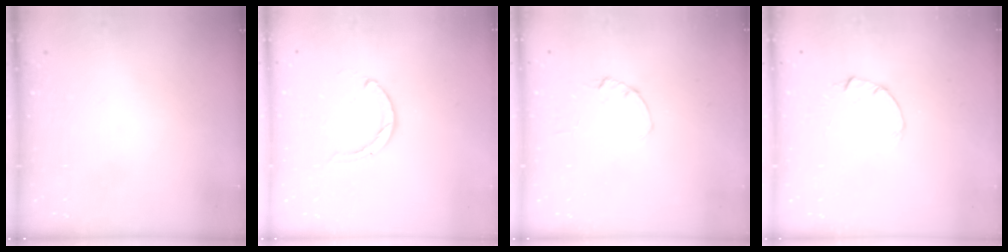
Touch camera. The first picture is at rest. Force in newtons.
{"total": 2.3, "press": 2.3, "slide": 0.4}
{"total": 0.0}
{"total": 2.0, "press": 2.0, "slide": 0.3}